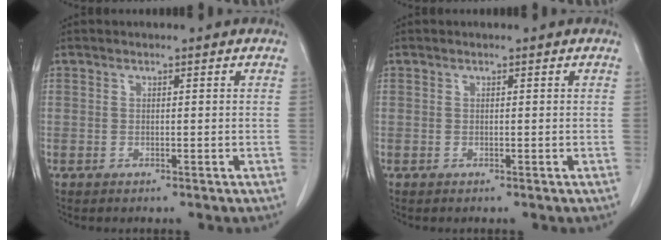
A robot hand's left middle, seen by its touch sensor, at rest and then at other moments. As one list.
[{"total": 0.0}]